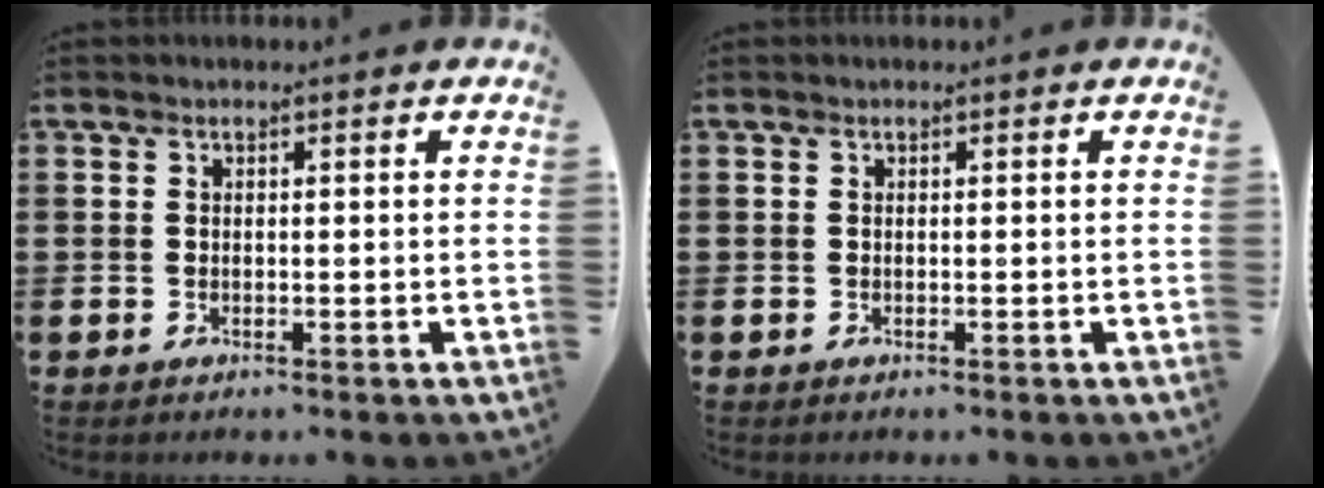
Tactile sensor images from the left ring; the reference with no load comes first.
{"total": 0.0}